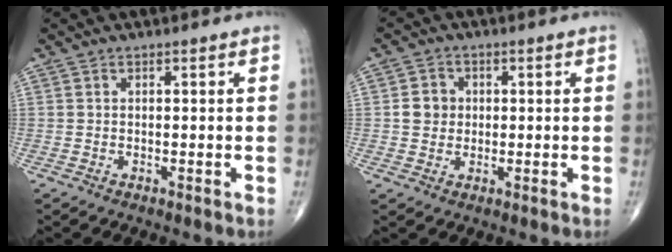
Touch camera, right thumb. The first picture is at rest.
{"total": 4.3, "force": [0.3, 3.9, 1.7], "torque": [-0.011, 0.005, 0.001]}